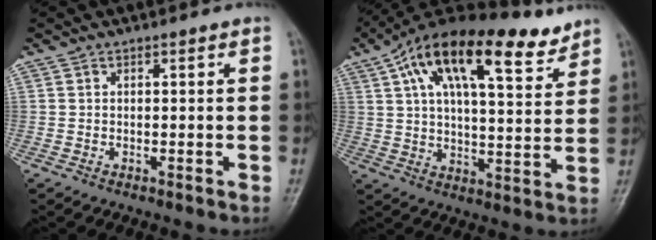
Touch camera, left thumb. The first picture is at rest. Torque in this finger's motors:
{"motor_torque": [1.97, 2.06, 1.69, -1.07, 0.25]}